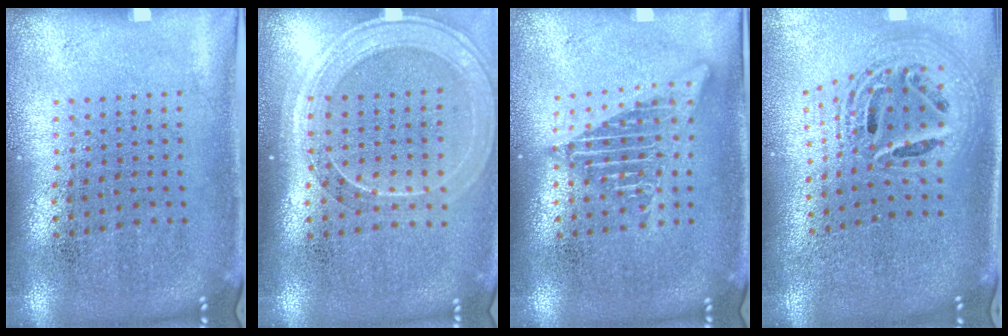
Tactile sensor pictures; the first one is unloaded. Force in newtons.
{"total": 1.7, "press": 1.5, "slide": 0.7}
{"total": 2.3, "press": 2.3, "slide": 0.1}
{"total": 2.3, "press": 1.8, "slide": 1.5}